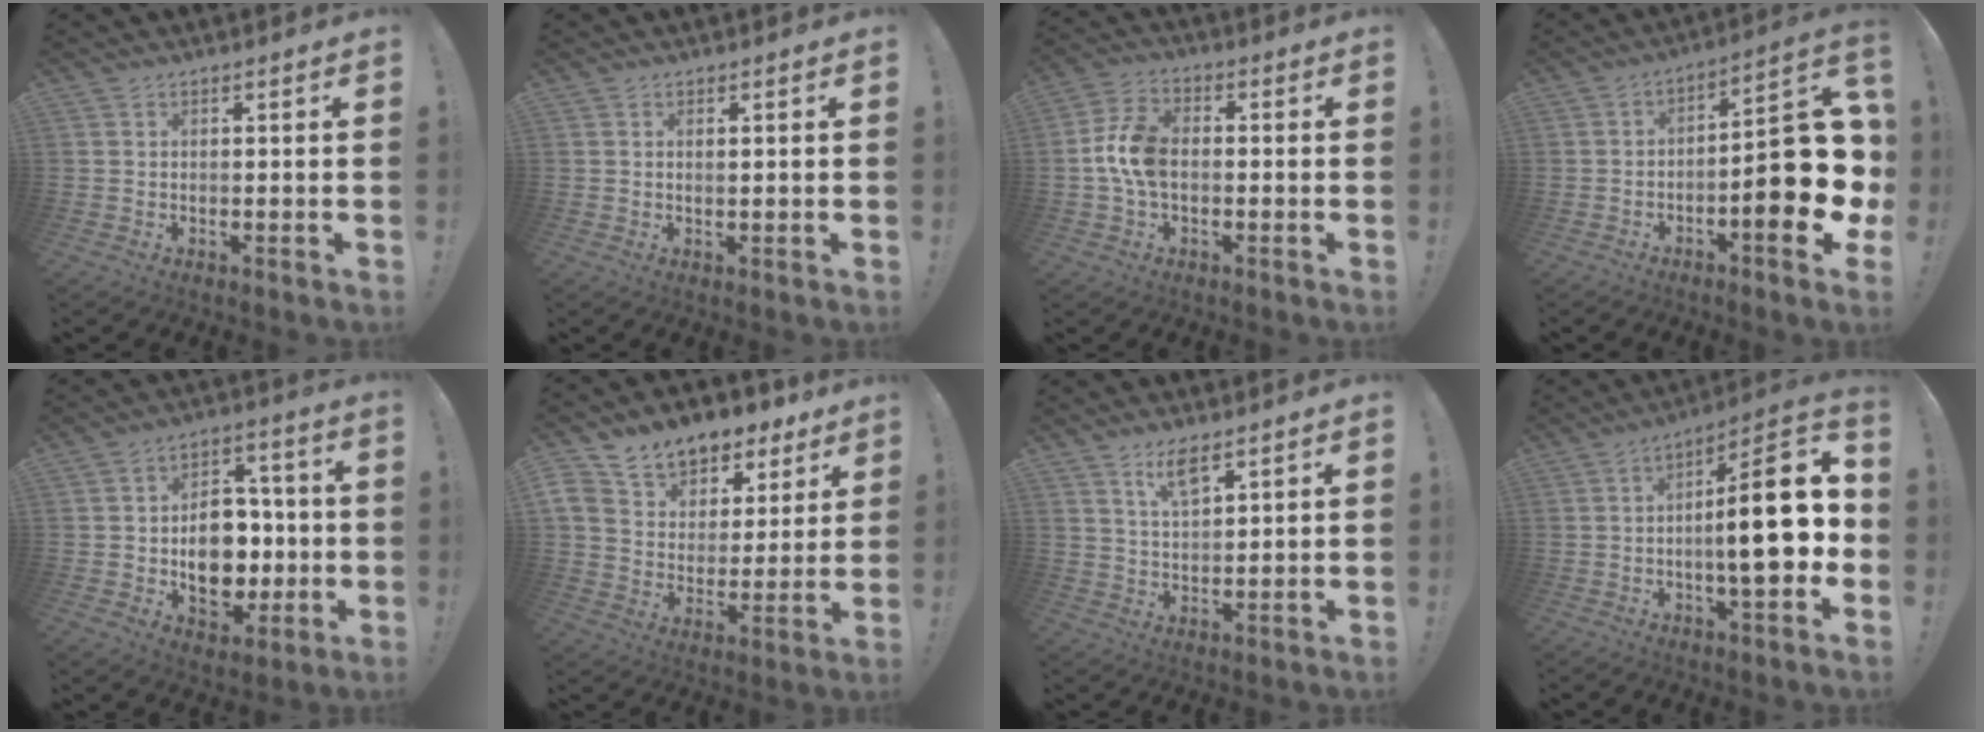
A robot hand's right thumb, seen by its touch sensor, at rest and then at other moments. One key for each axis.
{"total": 0.8, "fx": 0.3, "fy": 0.1, "fz": 0.7, "tx": -0.006, "ty": -0.002, "tz": 0.003}
{"total": 9.6, "fx": -1.2, "fy": 5.9, "fz": 7.4, "tx": -0.140, "ty": 0.012, "tz": -0.016}
{"total": 19.0, "fx": -4.3, "fy": 5.8, "fz": 17.6, "tx": -0.232, "ty": 0.023, "tz": -0.060}
{"total": 14.9, "fx": -1.9, "fy": 10.9, "fz": 10.0, "tx": -0.154, "ty": 0.010, "tz": -0.025}
{"total": 11.8, "fx": 7.9, "fy": 7.9, "fz": 3.8, "tx": -0.059, "ty": -0.053, "tz": 0.149}
{"total": 6.9, "fx": 4.8, "fy": 2.1, "fz": 4.5, "tx": -0.086, "ty": -0.019, "tz": 0.084}
{"total": 19.0, "fx": -1.6, "fy": 4.5, "fz": 18.3, "tx": -0.275, "ty": 0.010, "tz": -0.030}